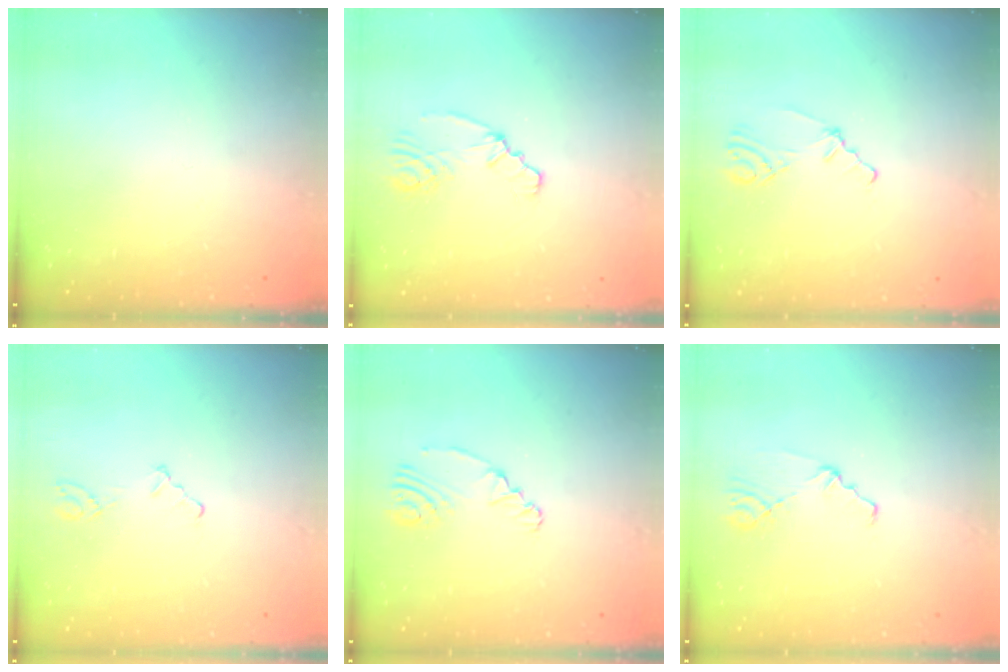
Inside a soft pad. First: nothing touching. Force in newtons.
{"total": 2.3, "press": 2.2, "slide": 0.5}
{"total": 1.6, "press": 1.5, "slide": 0.6}
{"total": 2.4, "press": 2.3, "slide": 0.4}
{"total": 3.5, "press": 2.6, "slide": 2.4}
{"total": 1.1, "press": 1.1, "slide": 0.2}